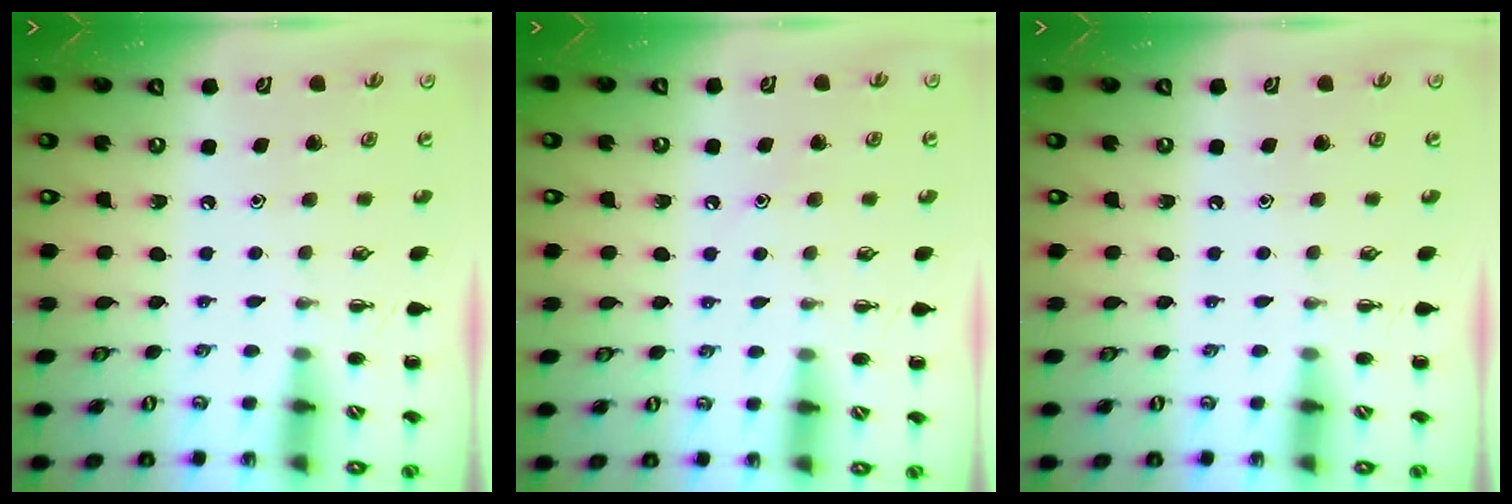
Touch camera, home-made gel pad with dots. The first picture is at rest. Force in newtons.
{"total": 6.8, "press": 6.6, "slide": 1.8}
{"total": 0.0}